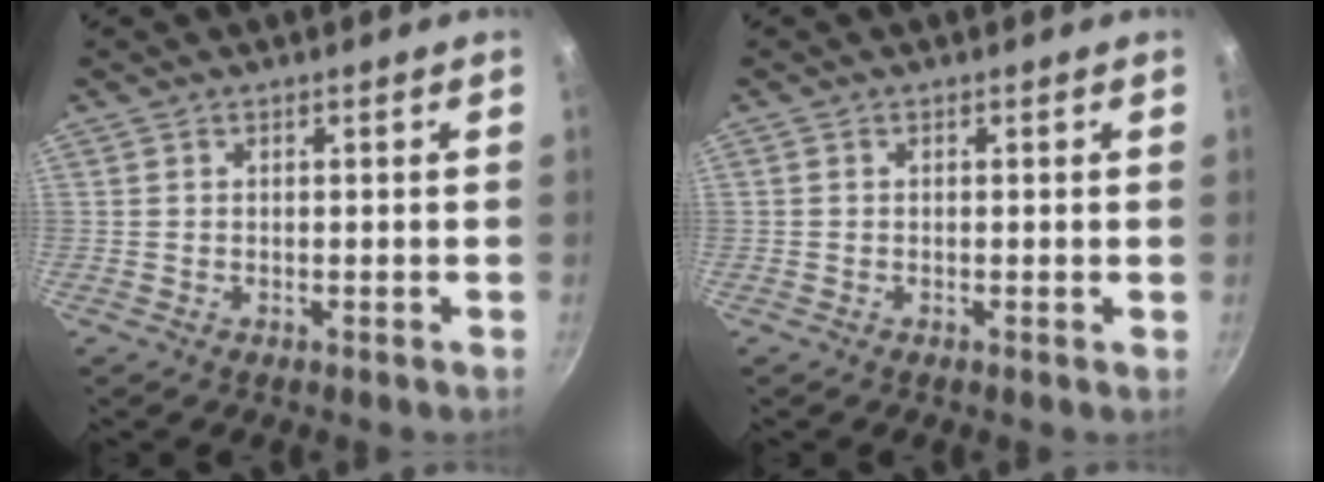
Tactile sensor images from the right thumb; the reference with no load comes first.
{"total": 0.0}